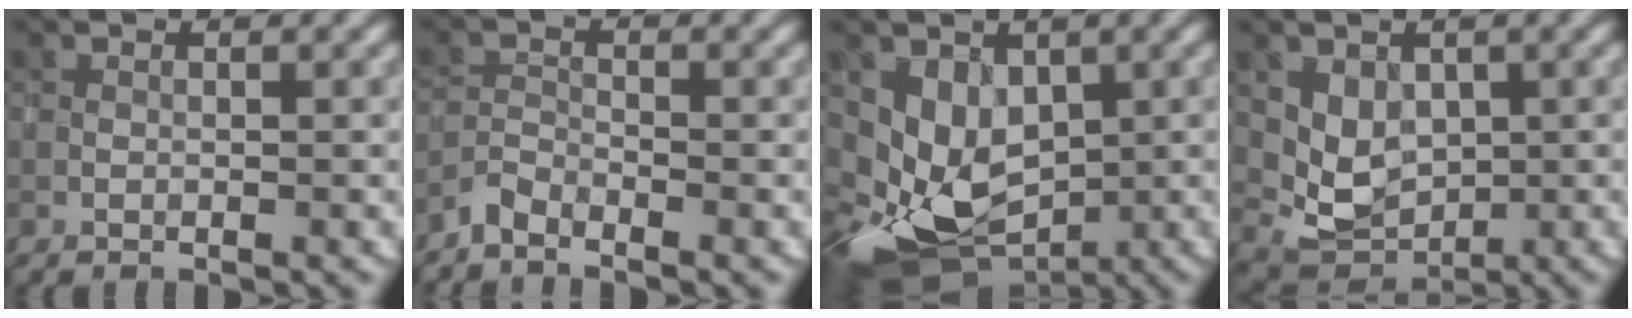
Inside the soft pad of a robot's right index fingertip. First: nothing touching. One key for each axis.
{"total": 1.5, "fx": -1.4, "fy": 0.3, "fz": 0.3, "tx": -0.010, "ty": 0.002, "tz": -0.037}
{"total": 7.1, "fx": 0.0, "fy": 5.4, "fz": 4.6, "tx": -0.097, "ty": -0.024, "tz": 0.000}
{"total": 3.8, "fx": 1.3, "fy": 3.0, "fz": 2.0, "tx": -0.036, "ty": -0.014, "tz": 0.032}